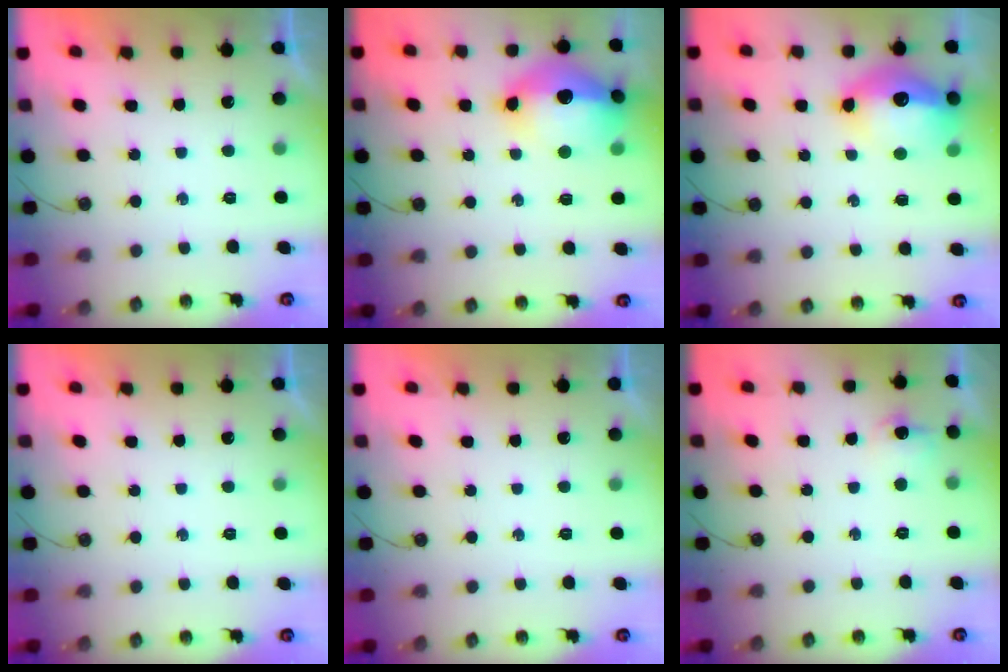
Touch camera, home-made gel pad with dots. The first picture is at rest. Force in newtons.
{"total": 21.9, "press": 19.7, "slide": 9.6}
{"total": 15.2, "press": 15.1, "slide": 1.3}
{"total": 0.0}
{"total": 0.0}
{"total": 7.2, "press": 7.1, "slide": 1.0}